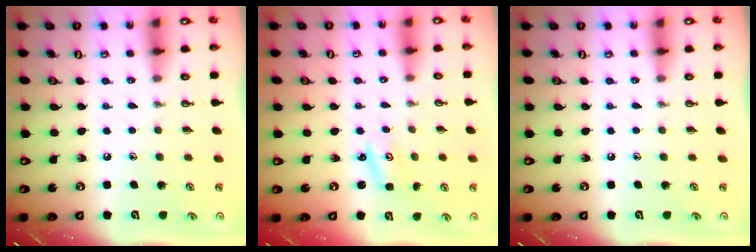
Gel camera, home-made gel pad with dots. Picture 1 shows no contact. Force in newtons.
{"total": 2.1, "press": 2.1, "slide": 0.2}
{"total": 0.0}